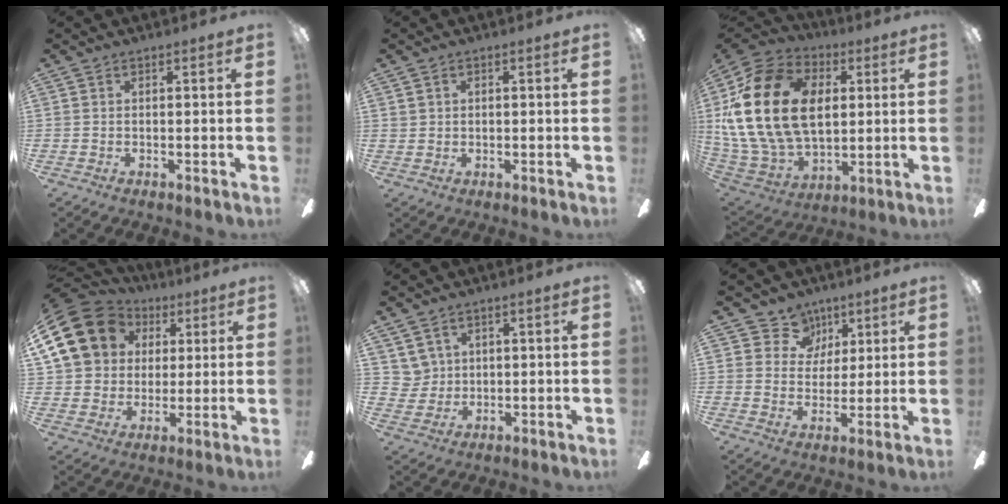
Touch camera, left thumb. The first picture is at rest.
{"total": 0.8, "force": [0.4, 0.7, 0.0], "torque": [-0.001, 0.003, 0.007]}
{"total": 25.8, "force": [3.9, 18.2, 17.8], "torque": [-0.394, 0.000, 0.074]}
{"total": 18.4, "force": [6.5, 15.5, 7.6], "torque": [-0.165, -0.020, 0.128]}
{"total": 4.2, "force": [2.3, 3.4, -0.1], "torque": [-0.008, -0.001, 0.044]}
{"total": 7.6, "force": [4.3, 6.2, 0.6], "torque": [-0.024, -0.021, 0.081]}